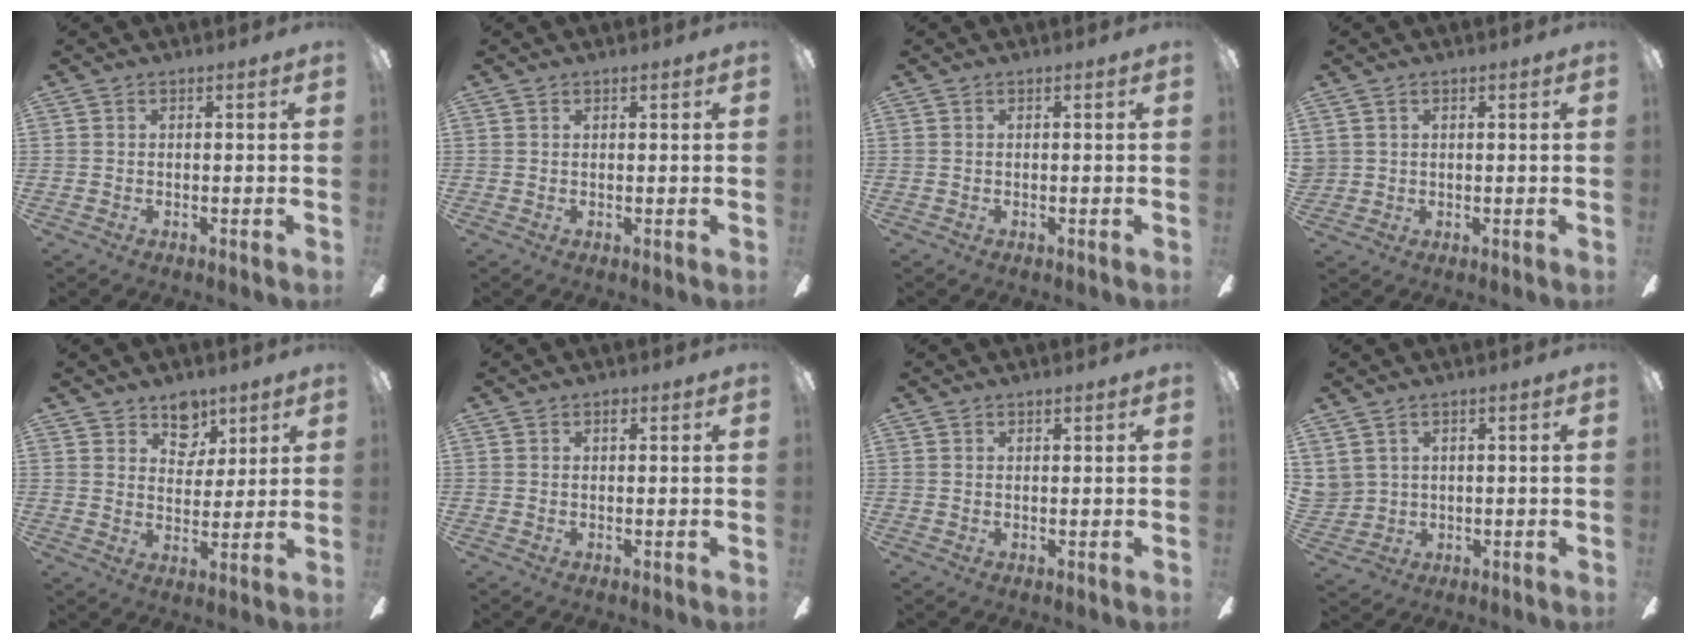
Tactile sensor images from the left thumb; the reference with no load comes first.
{"total": 0.6, "force": [0.6, 0.2, 0.0], "torque": [-0.002, -0.002, 0.012]}
{"total": 0.0}
{"total": 2.1, "force": [1.3, 1.7, -0.1], "torque": [-0.003, 0.002, 0.026]}
{"total": 8.0, "force": [5.5, 5.4, 2.5], "torque": [-0.023, -0.032, 0.099]}
{"total": 1.1, "force": [0.8, 0.6, 0.6], "torque": [0.003, -0.006, 0.011]}
{"total": 1.0, "force": [0.9, 0.4, 0.0], "torque": [0.008, -0.005, 0.016]}
{"total": 4.2, "force": [2.5, 3.4, -0.1], "torque": [-0.018, -0.006, 0.053]}